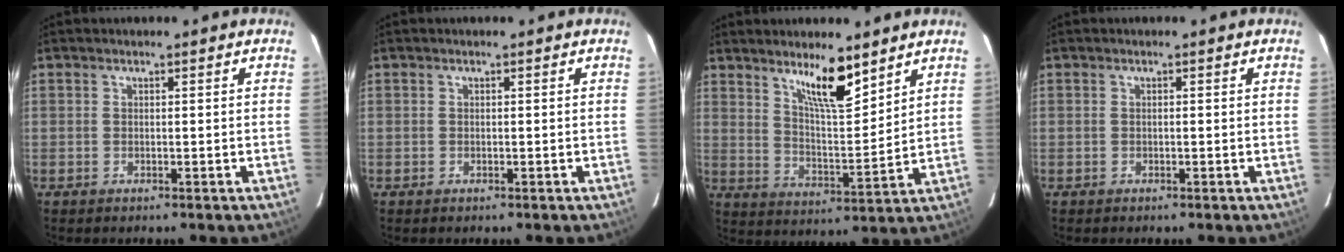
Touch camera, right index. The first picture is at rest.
{"total": 0.0}
{"total": 9.1, "force": [6.3, 1.4, 6.5], "torque": [-0.114, -0.011, 0.115]}
{"total": 0.0}